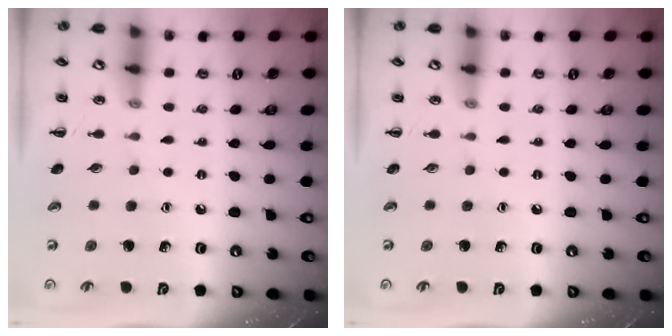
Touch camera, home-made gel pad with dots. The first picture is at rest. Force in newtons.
{"total": 0.0}